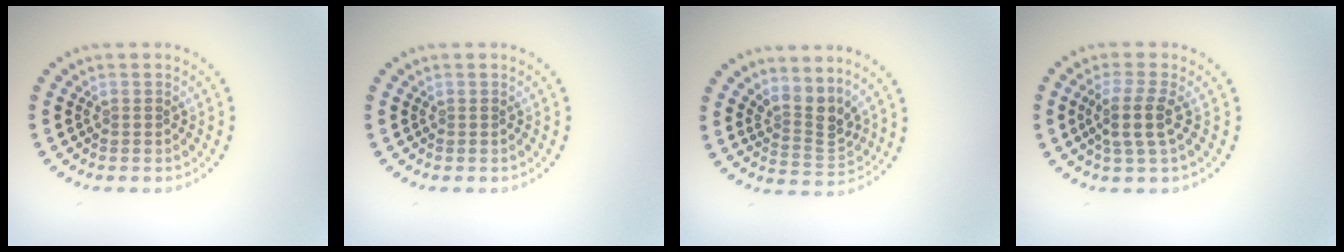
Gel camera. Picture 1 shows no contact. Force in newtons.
{"total": 0.0}
{"total": 3.0, "press": 2.2, "slide": 2.1}
{"total": 2.7, "press": 2.3, "slide": 1.5}